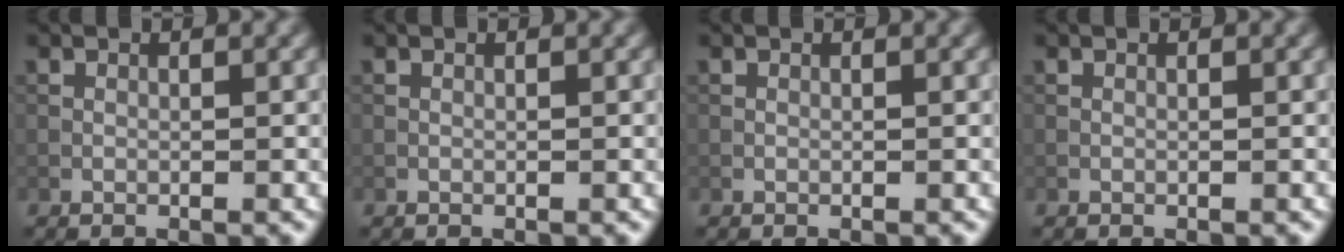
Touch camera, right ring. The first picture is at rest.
{"total": 0.0}
{"total": 0.0}
{"total": 0.0}